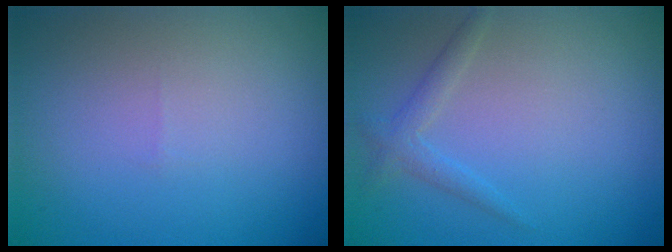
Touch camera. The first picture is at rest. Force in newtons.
{"total": 1.5, "press": 1.5, "slide": 0.1}